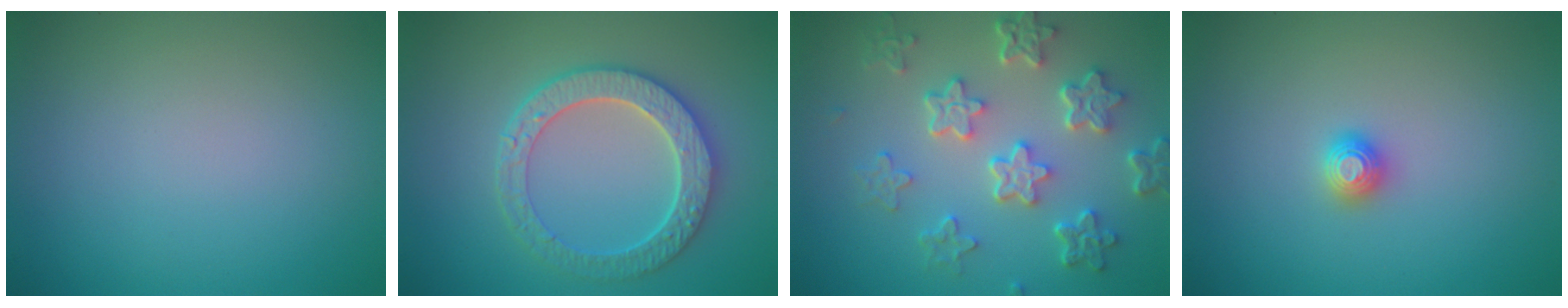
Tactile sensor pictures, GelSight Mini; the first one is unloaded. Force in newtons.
{"total": 5.0, "press": 4.4, "slide": 2.4}
{"total": 5.8, "press": 4.4, "slide": 3.8}
{"total": 1.1, "press": 1.1, "slide": 0.0}